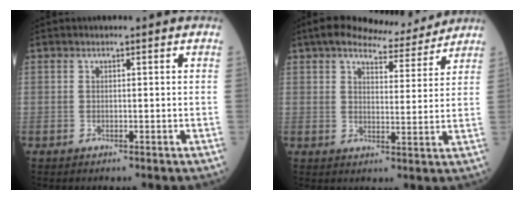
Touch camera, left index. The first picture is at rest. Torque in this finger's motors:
{"motor_torque": [0.82, -0.90, 0.20, 0.00]}